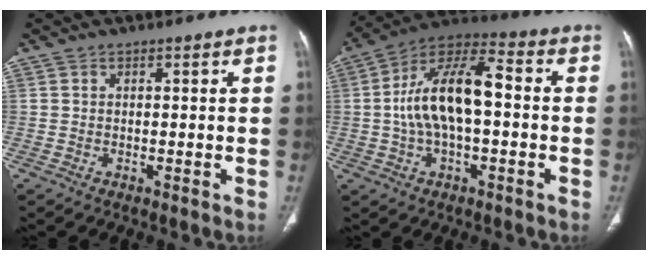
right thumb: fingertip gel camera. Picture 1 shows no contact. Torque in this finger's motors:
{"motor_torque": [0.14, 0.62, 1.55, -0.58, 0.49]}